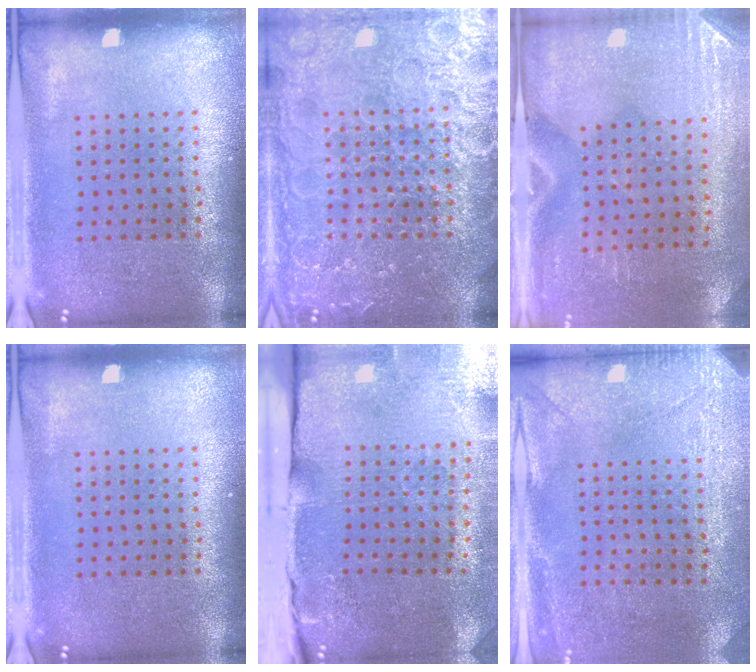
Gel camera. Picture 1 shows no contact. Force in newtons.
{"total": 6.9, "press": 6.9, "slide": 0.8}
{"total": 2.9, "press": 2.5, "slide": 1.4}
{"total": 0.0}
{"total": 4.9, "press": 3.9, "slide": 2.9}
{"total": 2.9, "press": 2.3, "slide": 1.8}